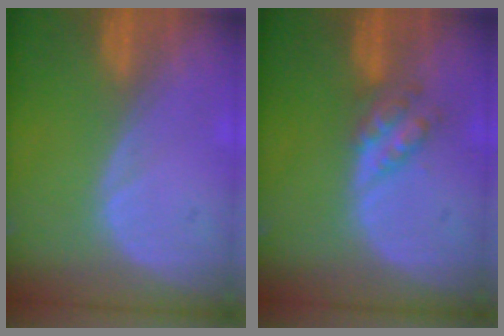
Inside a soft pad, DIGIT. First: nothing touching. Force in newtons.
{"total": 3.7, "press": 3.7, "slide": 0.3}